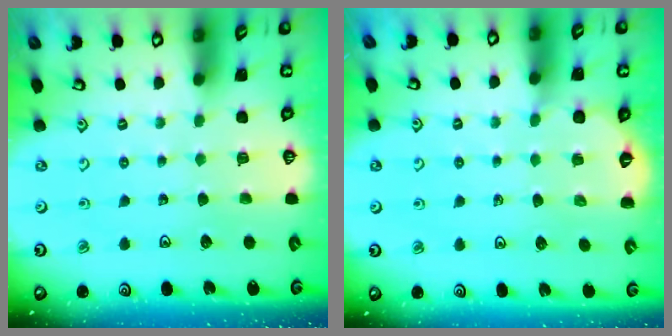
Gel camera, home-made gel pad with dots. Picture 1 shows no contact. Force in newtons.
{"total": 3.9, "press": 3.9, "slide": 0.6}